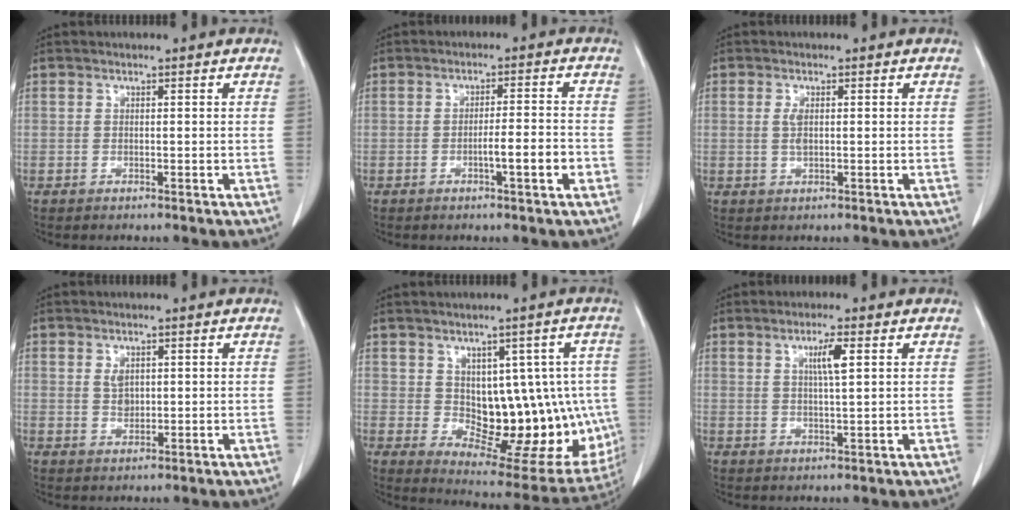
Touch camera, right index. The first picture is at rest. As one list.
[{"total": 4.7, "force": [-1.7, 0.2, 4.3], "torque": [-0.063, 0.000, -0.025]}, {"total": 2.0, "force": [0.2, 0.7, 1.8], "torque": [-0.040, -0.001, 0.005]}, {"total": 2.2, "force": [0.6, 1.5, 1.6], "torque": [-0.028, -0.001, 0.013]}, {"total": 15.9, "force": [-0.3, 8.4, 13.5], "torque": [-0.152, 0.011, 0.023]}, {"total": 3.8, "force": [1.3, 0.0, 3.5], "torque": [-0.061, -0.001, 0.022]}]